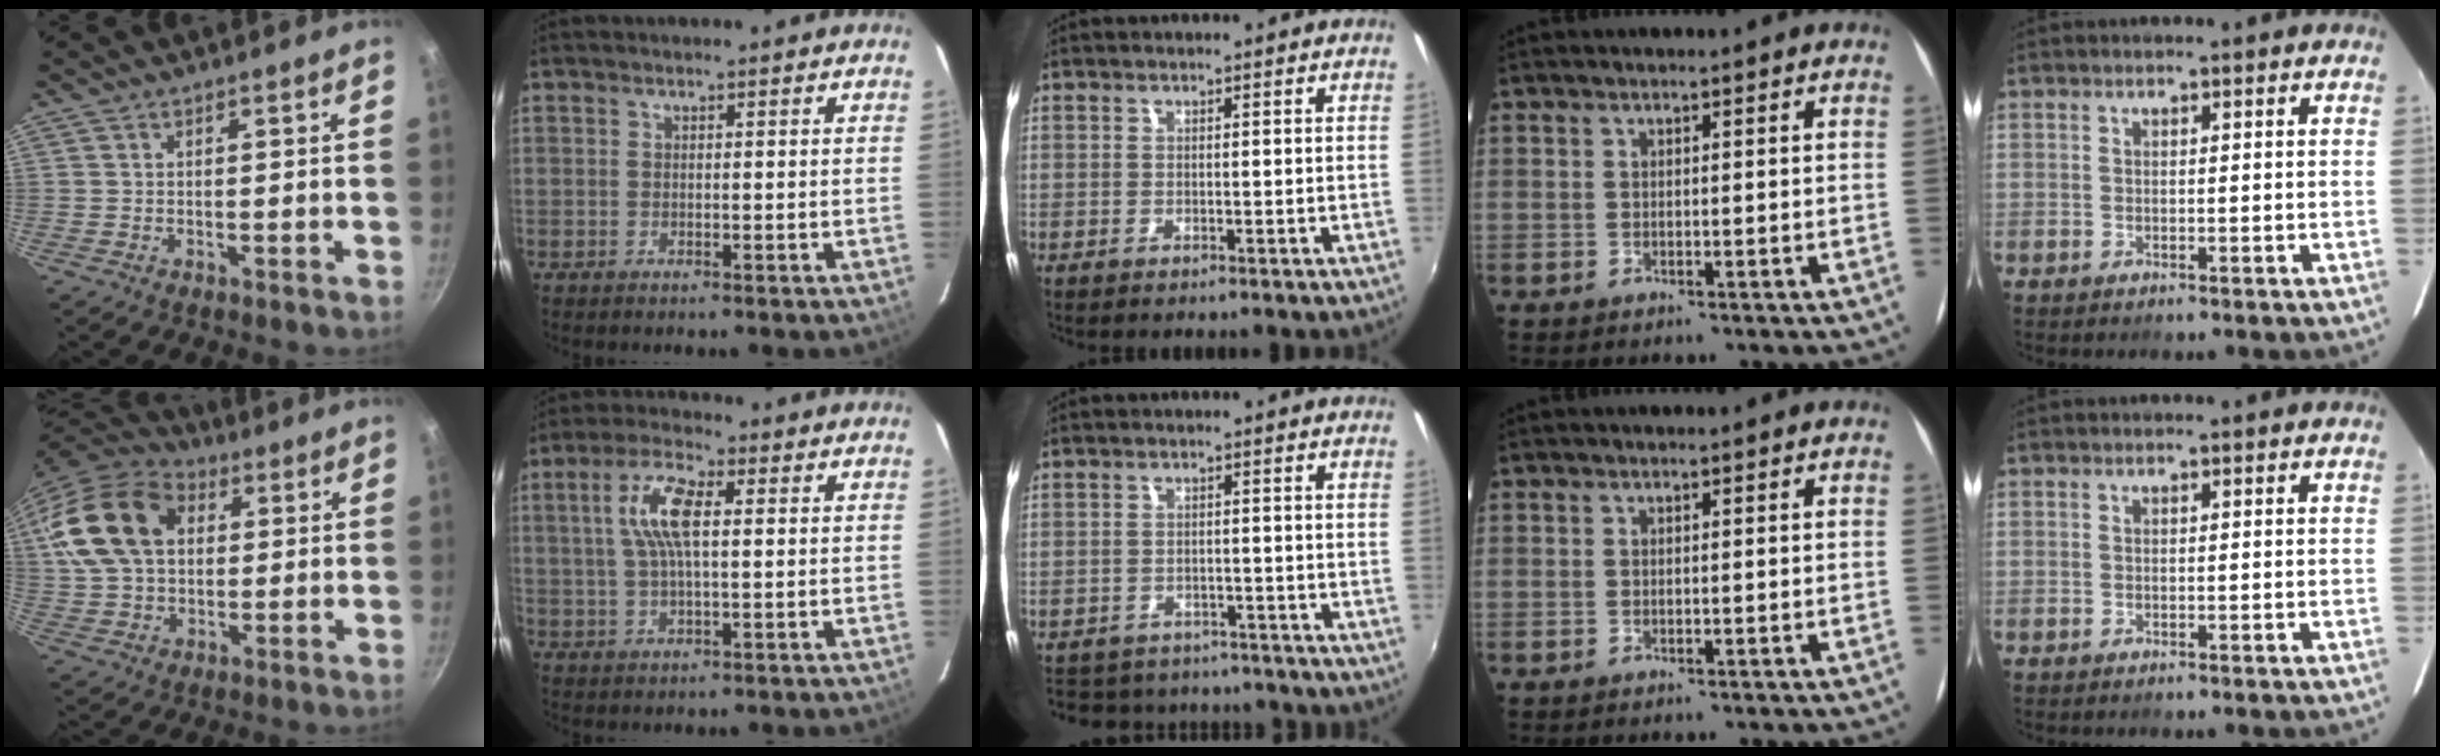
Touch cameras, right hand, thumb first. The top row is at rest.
{"thumb": {"total": 19.7, "force": [4.7, 13.9, 13.1], "torque": [-0.240, 0.022, 0.077]}, "index": {"total": 8.5, "force": [1.6, 2.9, 7.8], "torque": [-0.158, 0.015, 0.031]}, "middle": {"total": 11.8, "force": [-10.2, 4.9, 3.4], "torque": [-0.077, 0.008, -0.134]}}